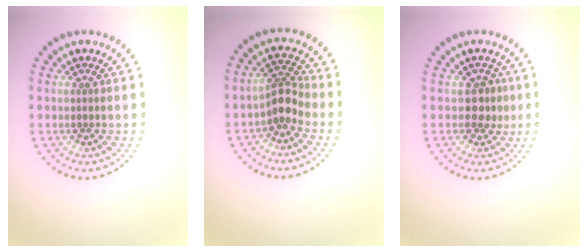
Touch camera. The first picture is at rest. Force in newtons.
{"total": 2.7, "press": 2.1, "slide": 1.7}
{"total": 1.7, "press": 1.4, "slide": 0.9}